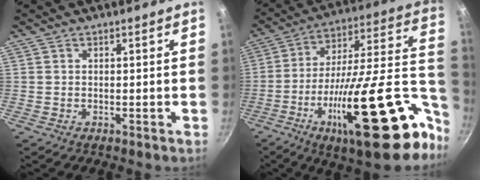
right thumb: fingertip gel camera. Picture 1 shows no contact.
{"total": 34.3, "force": [-13.1, 11.1, 29.7], "torque": [-0.401, 0.052, -0.203]}